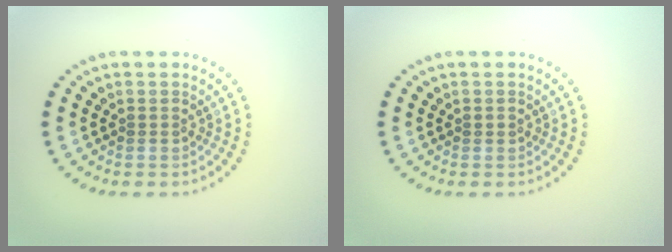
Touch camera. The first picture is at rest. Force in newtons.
{"total": 0.5, "press": 0.5, "slide": 0.1}